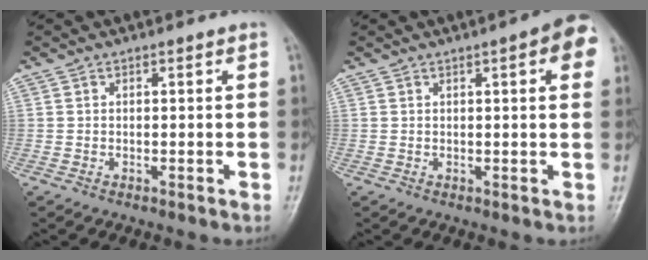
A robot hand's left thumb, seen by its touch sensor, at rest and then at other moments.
{"total": 6.1, "force": [2.2, 1.5, 5.4], "torque": [-0.054, 0.004, 0.018]}